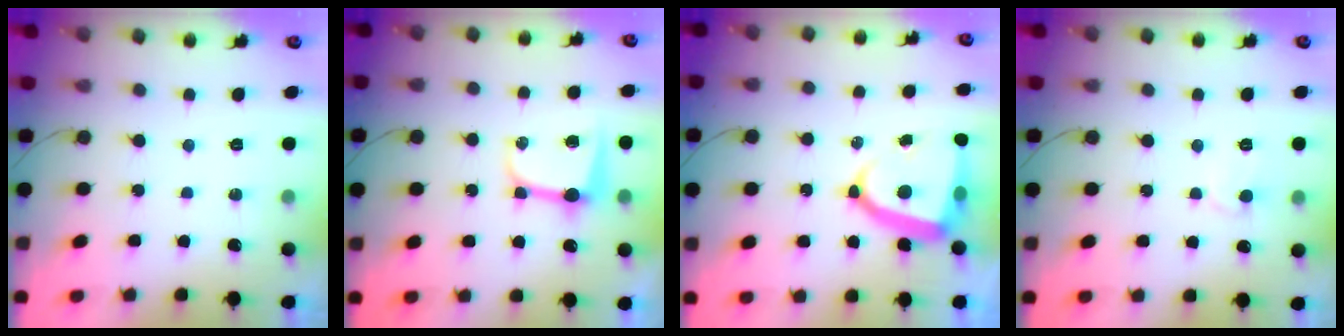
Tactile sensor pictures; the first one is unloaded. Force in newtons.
{"total": 8.5, "press": 8.5, "slide": 0.7}
{"total": 12.8, "press": 12.7, "slide": 1.7}
{"total": 5.5, "press": 5.5, "slide": 0.5}